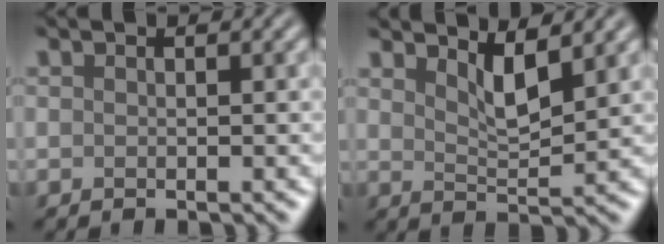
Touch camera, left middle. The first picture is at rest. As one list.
[{"total": 2.8, "force": [2.0, 0.5, 1.9], "torque": [-0.035, -0.007, 0.037]}]